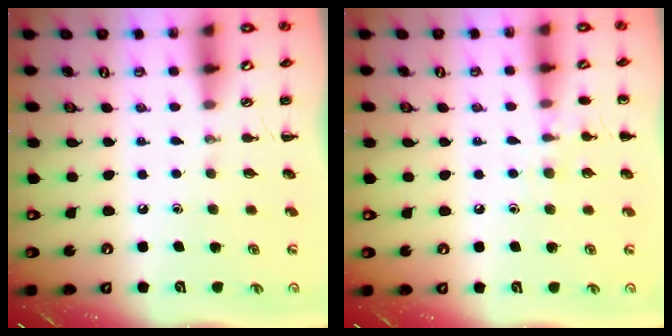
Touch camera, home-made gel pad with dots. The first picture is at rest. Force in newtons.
{"total": 7.5, "press": 7.2, "slide": 1.9}